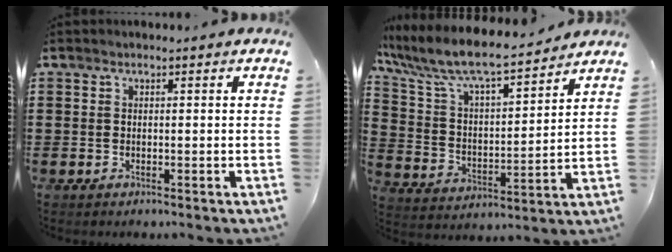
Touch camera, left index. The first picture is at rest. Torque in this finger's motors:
{"motor_torque": [1.08, -1.06, 0.73, 0.21]}